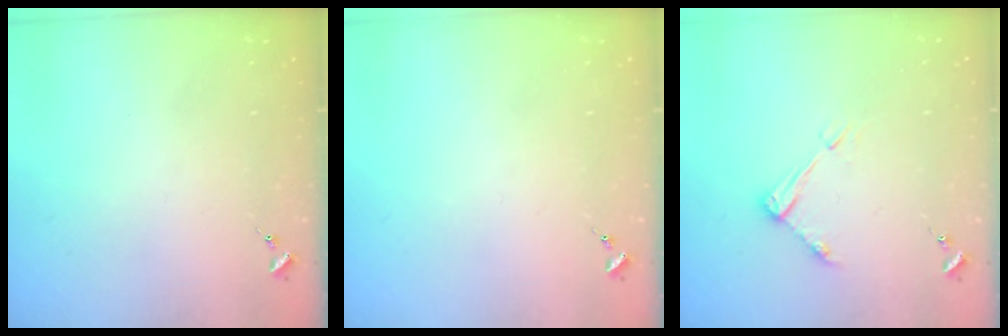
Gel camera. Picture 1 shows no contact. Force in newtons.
{"total": 0.0}
{"total": 6.5, "press": 6.4, "slide": 0.5}